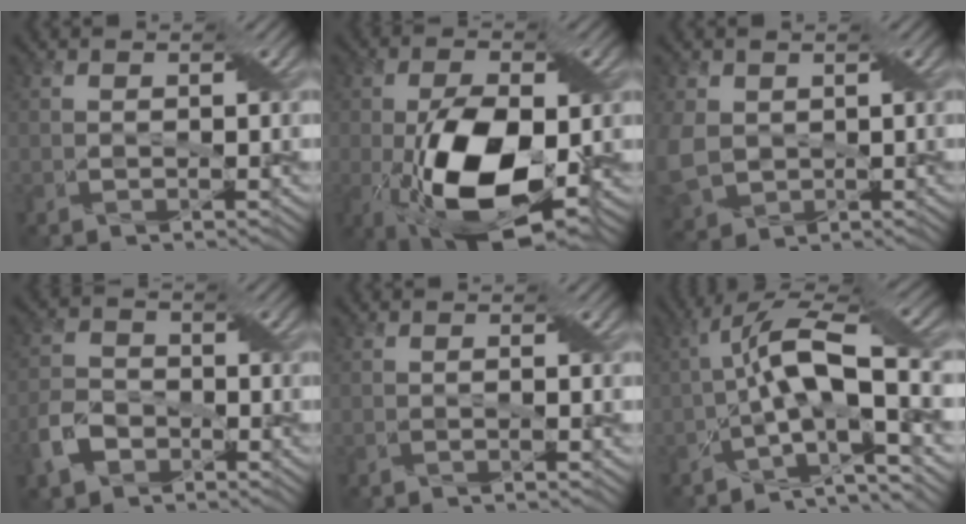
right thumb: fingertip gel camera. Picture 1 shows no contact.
{"total": 14.1, "force": [-3.5, 7.0, 11.8], "torque": [-0.223, -0.020, -0.061]}
{"total": 6.4, "force": [0.4, 5.2, 3.7], "torque": [-0.123, -0.011, 0.005]}
{"total": 5.0, "force": [-3.1, 3.3, 2.0], "torque": [-0.055, -0.004, -0.073]}
{"total": 0.7, "force": [-0.6, -0.4, 0.0], "torque": [0.001, 0.002, -0.012]}
{"total": 12.2, "force": [-2.1, 4.0, 11.3], "torque": [-0.197, 0.010, -0.048]}